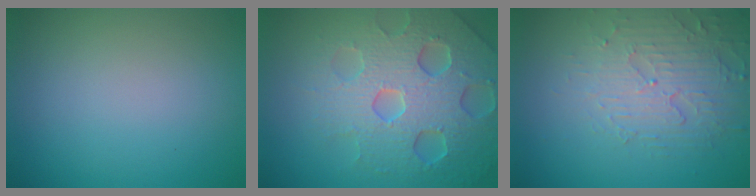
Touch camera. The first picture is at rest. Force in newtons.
{"total": 7.3, "press": 7.1, "slide": 1.5}
{"total": 3.9, "press": 3.7, "slide": 1.1}